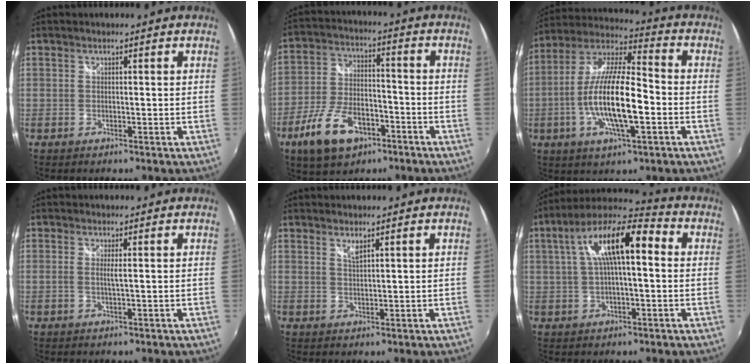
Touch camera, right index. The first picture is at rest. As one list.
[{"total": 14.6, "force": [-6.8, 8.0, 10.2], "torque": [-0.225, -0.020, -0.112]}, {"total": 17.0, "force": [-4.0, 4.6, 15.8], "torque": [-0.308, -0.006, -0.078]}, {"total": 1.4, "force": [0.1, -0.2, 1.3], "torque": [-0.027, -0.003, 0.000]}, {"total": 1.7, "force": [1.2, 0.3, 1.1], "torque": [-0.020, -0.001, 0.020]}, {"total": 14.5, "force": [2.6, 4.7, 13.5], "torque": [-0.236, 0.031, 0.034]}]